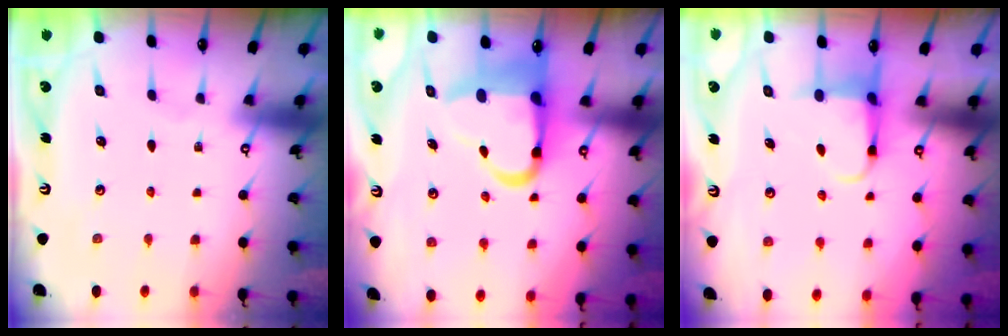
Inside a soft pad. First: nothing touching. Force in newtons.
{"total": 12.5, "press": 12.0, "slide": 3.2}
{"total": 4.1, "press": 4.1, "slide": 0.5}